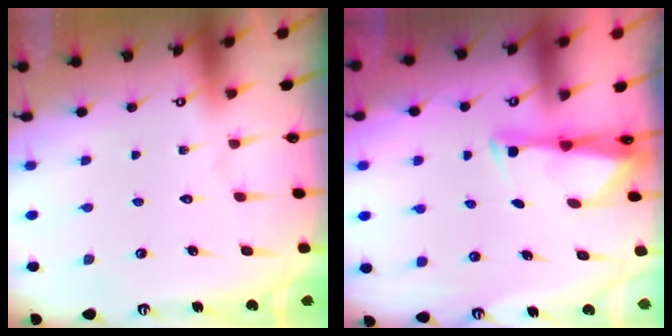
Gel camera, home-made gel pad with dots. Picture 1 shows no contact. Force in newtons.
{"total": 2.6, "press": 2.6, "slide": 0.4}